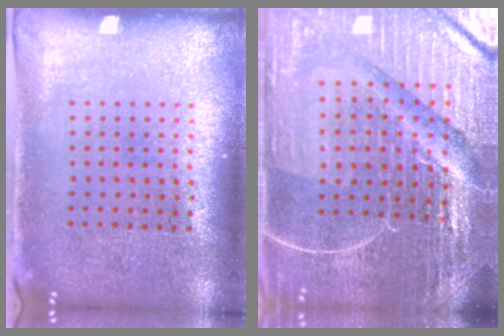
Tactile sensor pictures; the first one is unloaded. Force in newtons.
{"total": 5.8, "press": 5.3, "slide": 2.4}